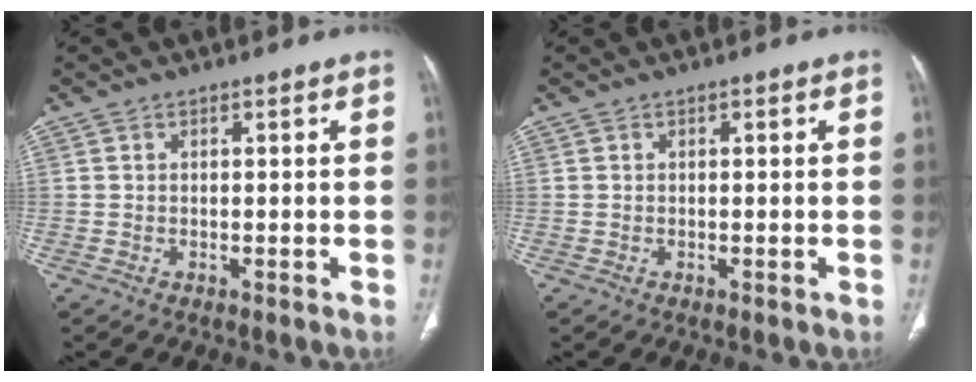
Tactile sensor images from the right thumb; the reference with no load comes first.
{"total": 0.7, "force": [0.3, 0.3, 0.6], "torque": [-0.013, 0.001, 0.004]}